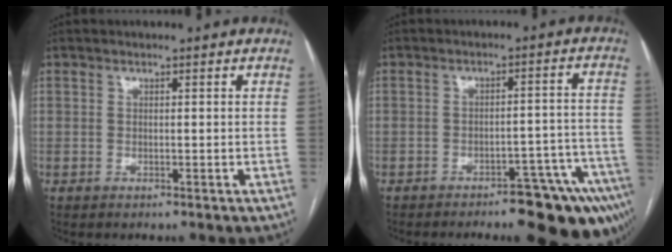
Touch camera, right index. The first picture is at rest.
{"total": 13.7, "force": [-11.2, 3.0, 7.4], "torque": [-0.010, 0.040, -0.135]}